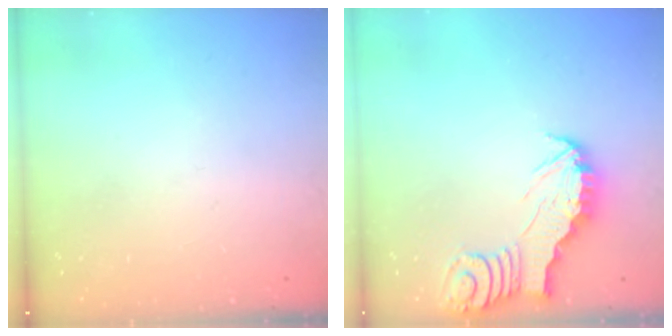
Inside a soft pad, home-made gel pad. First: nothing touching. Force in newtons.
{"total": 2.6, "press": 2.6, "slide": 0.2}